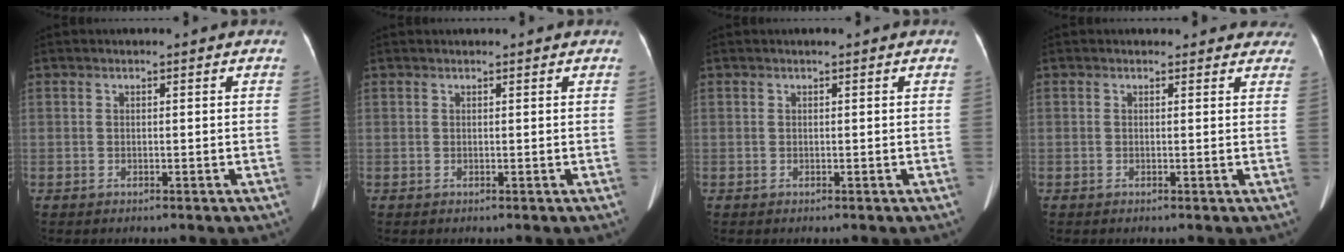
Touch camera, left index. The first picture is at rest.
{"total": 1.4, "force": [1.3, 0.3, 0.4], "torque": [-0.007, 0.022, 0.018]}
{"total": 0.0}
{"total": 5.7, "force": [4.8, 3.1, 0.2], "torque": [0.026, 0.006, 0.029]}